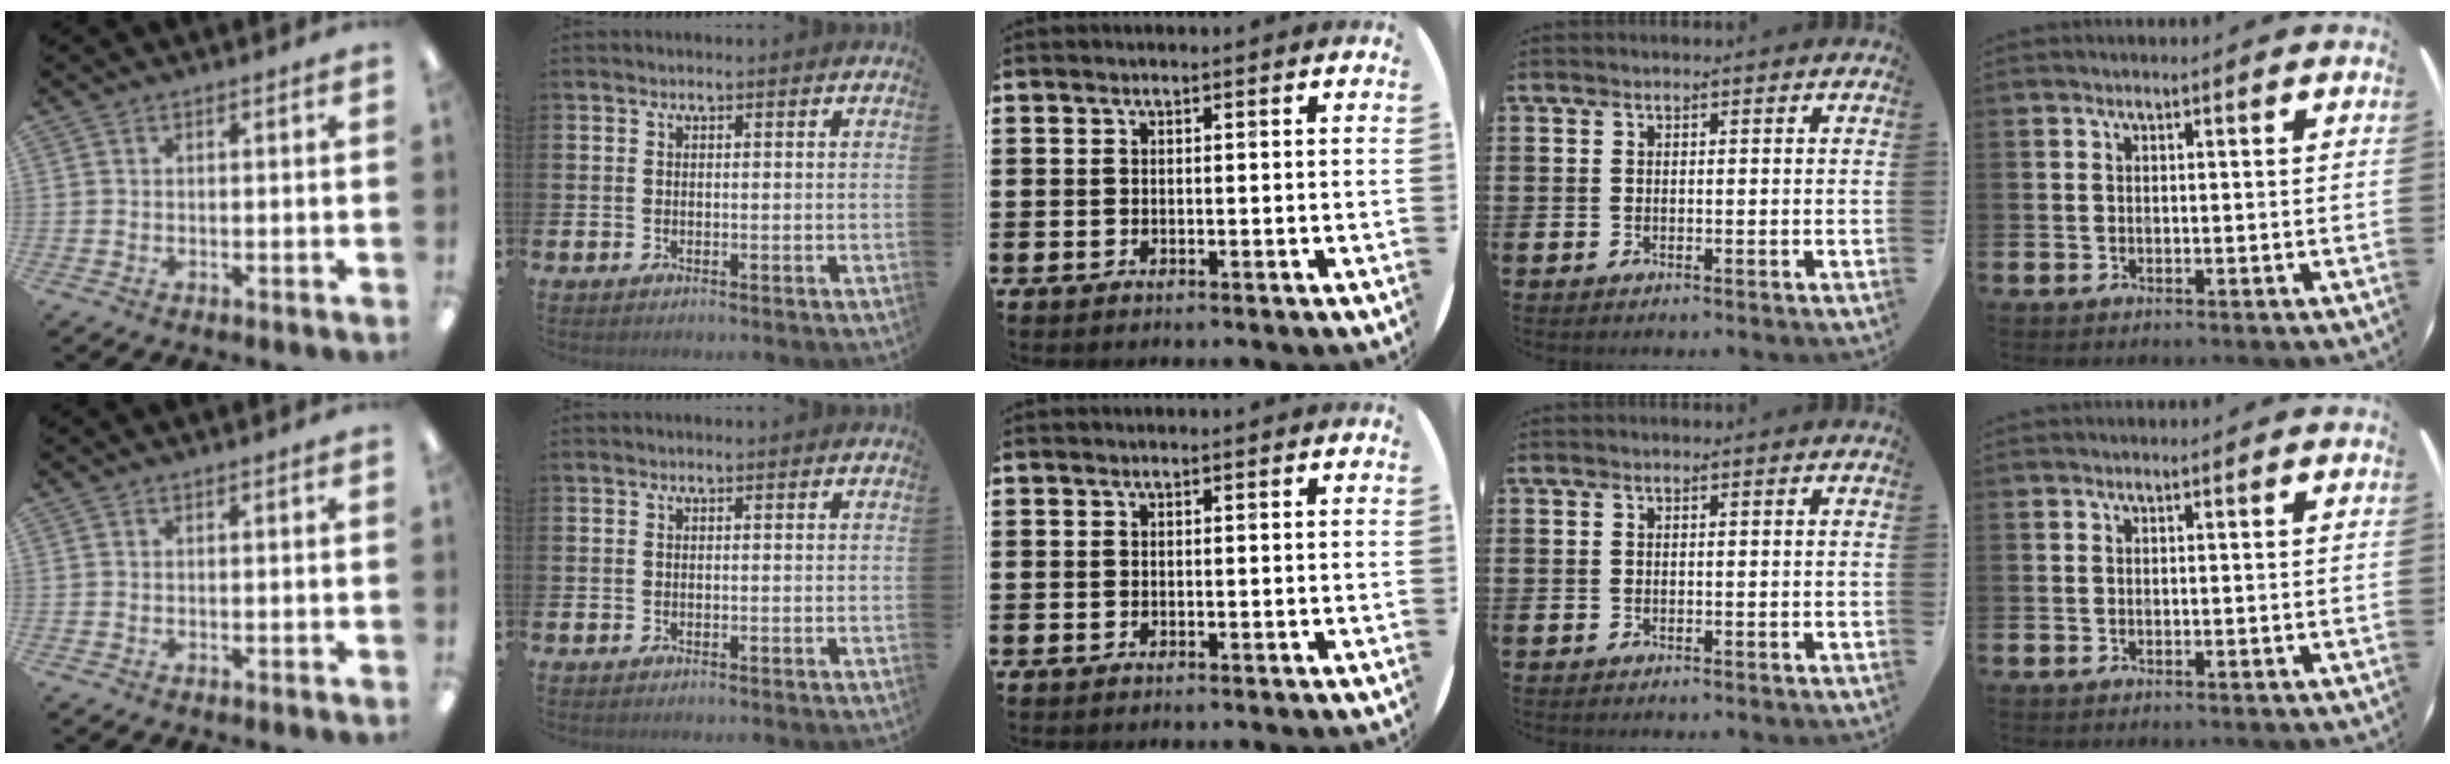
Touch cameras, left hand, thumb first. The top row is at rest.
{}